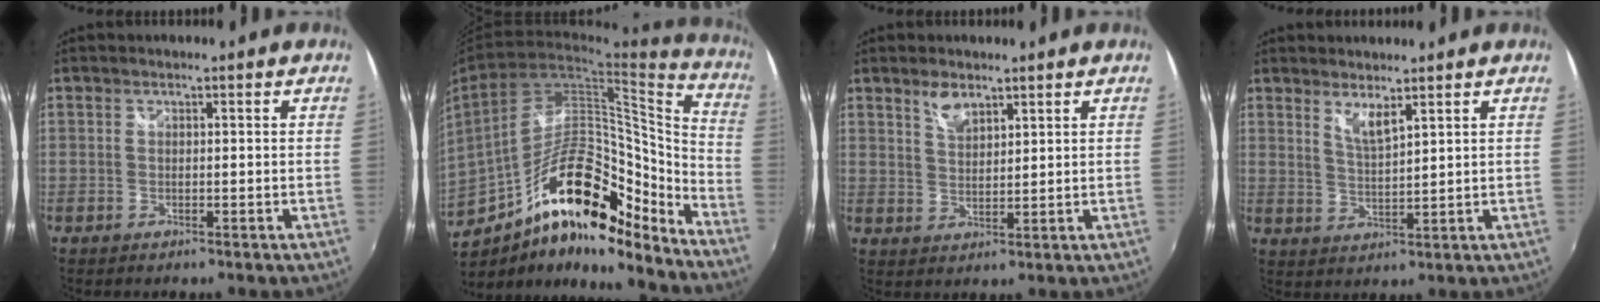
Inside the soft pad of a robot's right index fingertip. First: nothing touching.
{"total": 21.3, "force": [-12.3, 9.0, 14.8], "torque": [-0.252, 0.020, -0.203]}
{"total": 4.0, "force": [2.9, 1.7, 2.2], "torque": [-0.036, 0.001, 0.052]}
{"total": 3.6, "force": [2.8, 0.3, 2.3], "torque": [-0.042, -0.006, 0.048]}